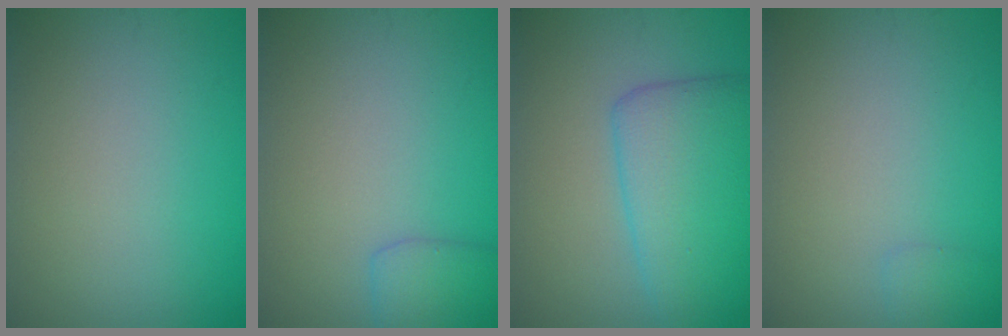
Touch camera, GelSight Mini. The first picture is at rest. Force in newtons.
{"total": 2.4, "press": 2.4, "slide": 0.1}
{"total": 6.9, "press": 6.9, "slide": 0.1}
{"total": 0.7, "press": 0.7, "slide": 0.0}